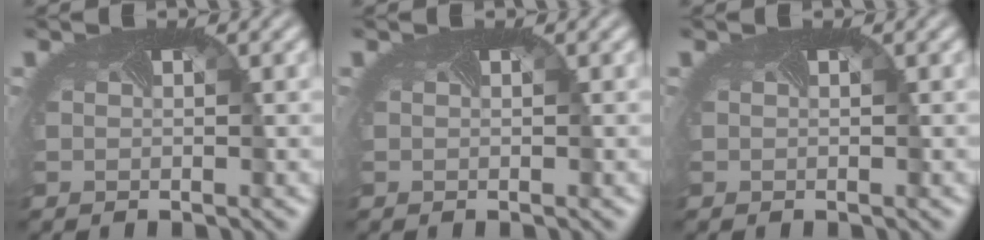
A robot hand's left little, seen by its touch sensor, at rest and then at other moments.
{"total": 0.0}
{"total": 0.0}